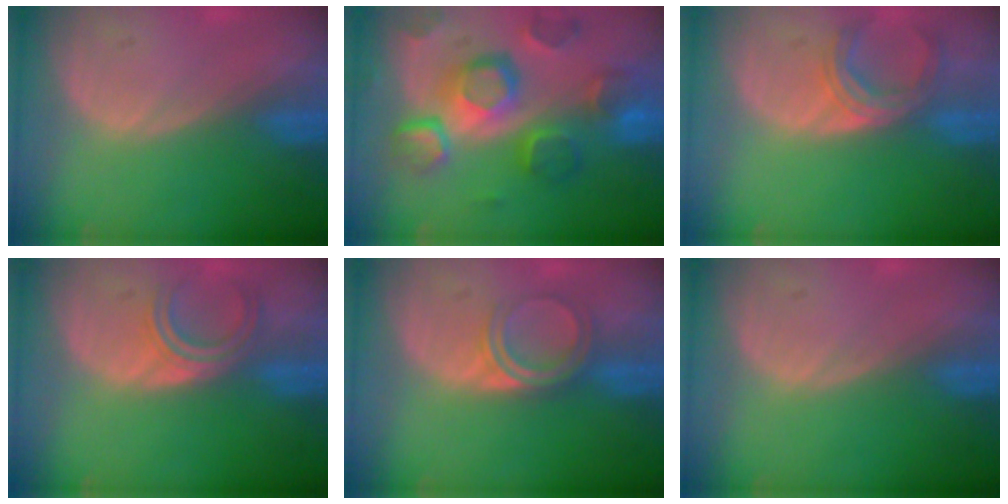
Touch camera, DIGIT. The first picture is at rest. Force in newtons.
{"total": 12.5, "press": 10.8, "slide": 6.2}
{"total": 4.9, "press": 4.9, "slide": 0.7}
{"total": 4.4, "press": 4.1, "slide": 1.6}
{"total": 4.7, "press": 4.1, "slide": 2.3}
{"total": 0.0}